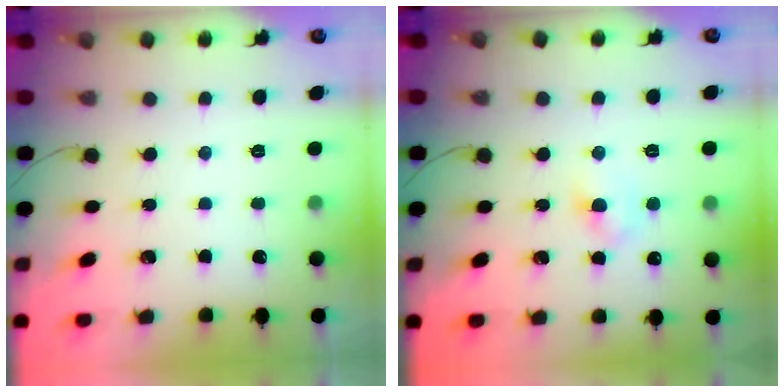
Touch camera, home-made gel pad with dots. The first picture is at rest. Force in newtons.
{"total": 3.9, "press": 3.8, "slide": 1.0}